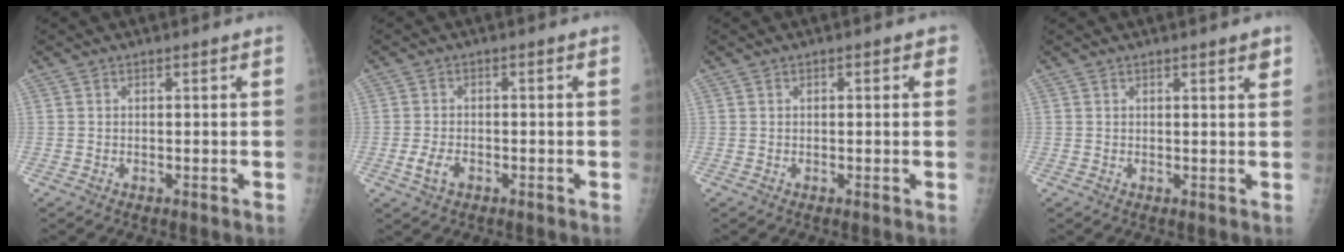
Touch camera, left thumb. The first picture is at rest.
{"total": 3.4, "force": [-1.6, 2.0, 2.2], "torque": [-0.045, 0.006, -0.028]}
{"total": 1.6, "force": [0.6, 0.8, 1.2], "torque": [-0.008, 0.002, 0.005]}
{"total": 1.9, "force": [1.2, 0.3, 1.4], "torque": [-0.018, -0.006, 0.015]}